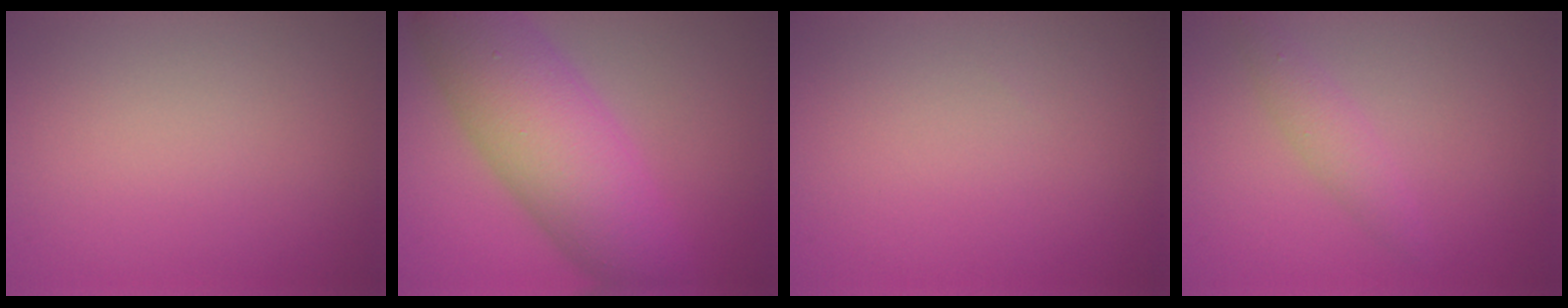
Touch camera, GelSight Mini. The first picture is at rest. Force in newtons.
{"total": 9.8, "press": 9.8, "slide": 0.3}
{"total": 0.0}
{"total": 1.8, "press": 1.8, "slide": 0.1}